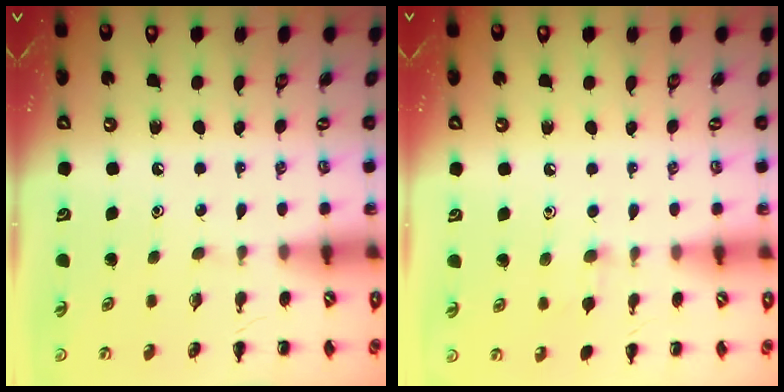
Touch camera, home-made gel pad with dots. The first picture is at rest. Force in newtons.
{"total": 5.8, "press": 5.3, "slide": 2.2}